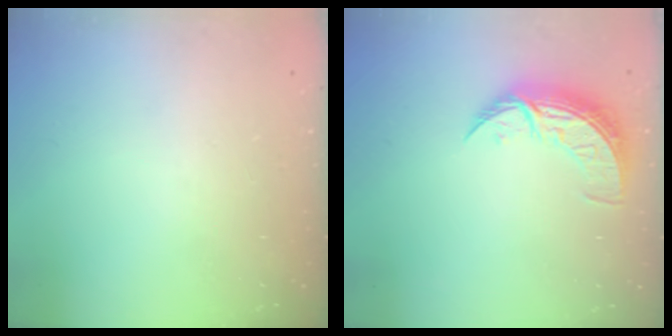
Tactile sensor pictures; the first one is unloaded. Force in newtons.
{"total": 8.6, "press": 8.5, "slide": 0.8}